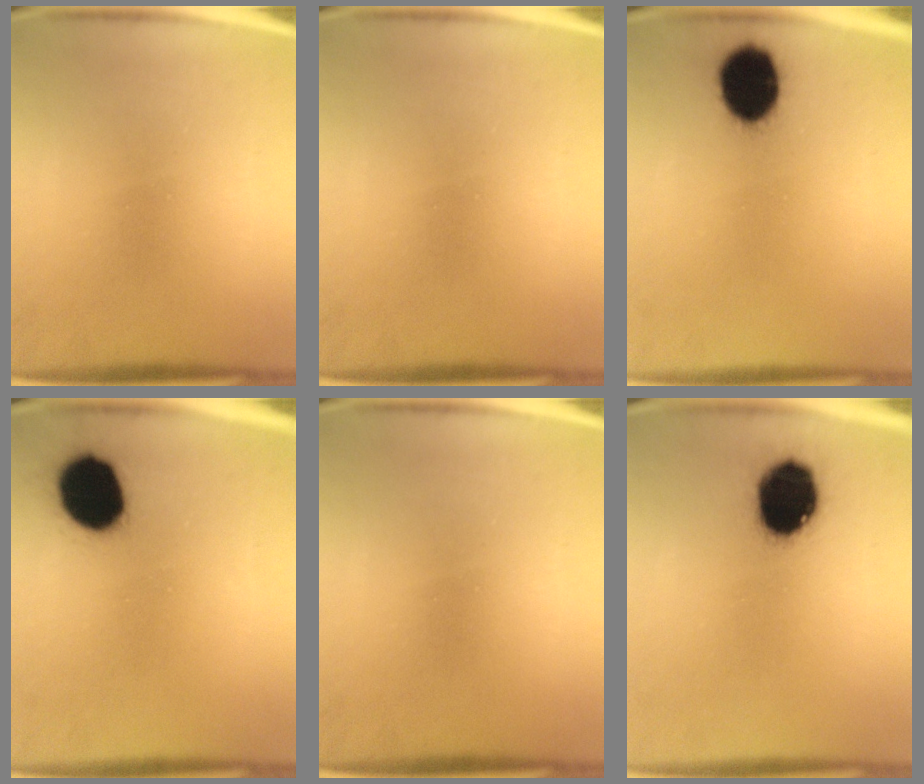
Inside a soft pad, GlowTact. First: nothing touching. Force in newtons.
{"total": 0.0}
{"total": 12.3}
{"total": 14.4}
{"total": 0.0}
{"total": 14.5}